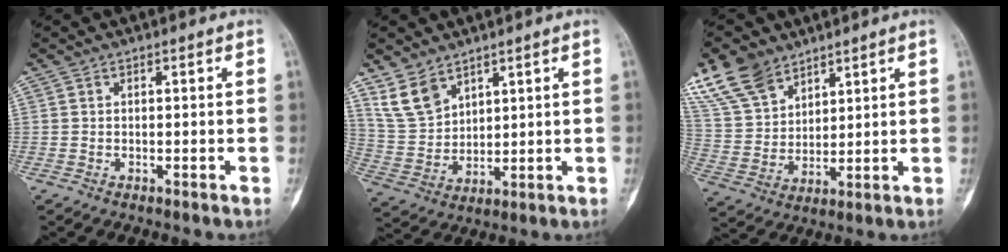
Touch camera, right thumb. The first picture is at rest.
{"total": 8.2, "force": [5.7, 4.9, 3.3], "torque": [-0.056, -0.024, 0.130]}
{"total": 12.5, "force": [9.0, 7.1, 5.1], "torque": [-0.089, -0.027, 0.193]}